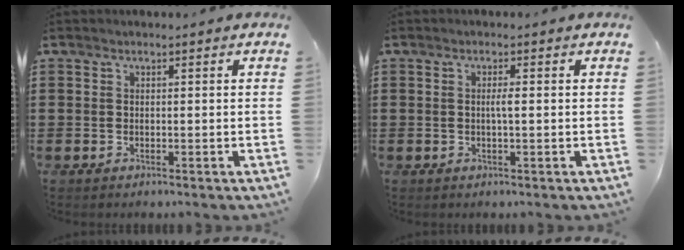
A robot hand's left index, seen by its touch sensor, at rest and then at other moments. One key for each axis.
{"total": 1.5, "fx": 0.1, "fy": -0.1, "fz": 1.5, "tx": -0.030, "ty": -0.003, "tz": 0.002}